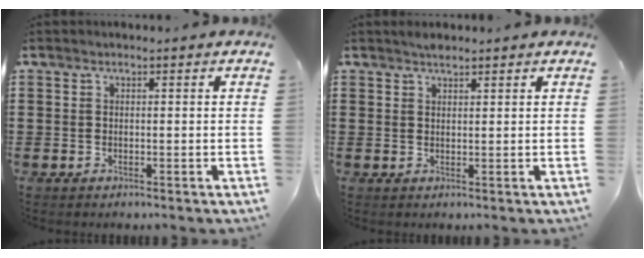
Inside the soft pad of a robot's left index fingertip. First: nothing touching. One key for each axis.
{"total": 1.5, "fx": 1.3, "fy": 0.5, "fz": 0.6, "tx": -0.013, "ty": 0.001, "tz": 0.025}